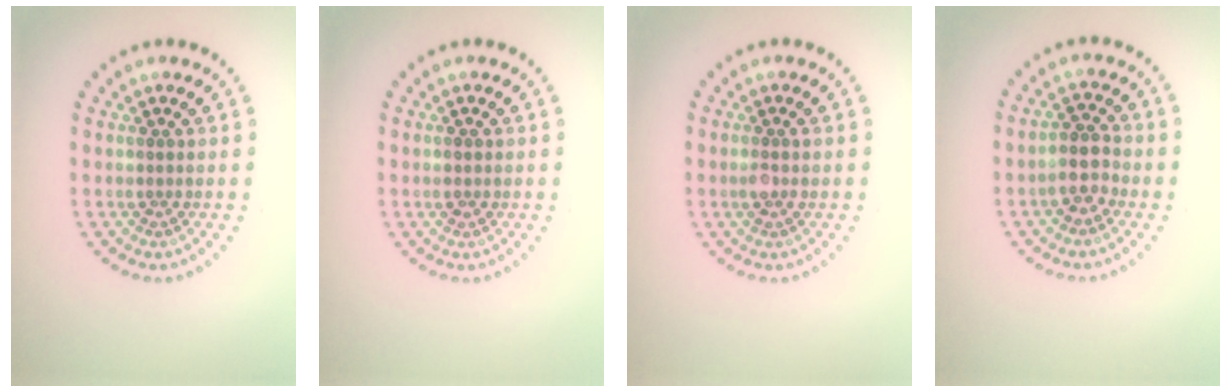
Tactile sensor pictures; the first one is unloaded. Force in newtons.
{"total": 1.1, "press": 1.1, "slide": 0.0}
{"total": 1.0, "press": 0.9, "slide": 0.4}
{"total": 2.6, "press": 2.3, "slide": 1.2}